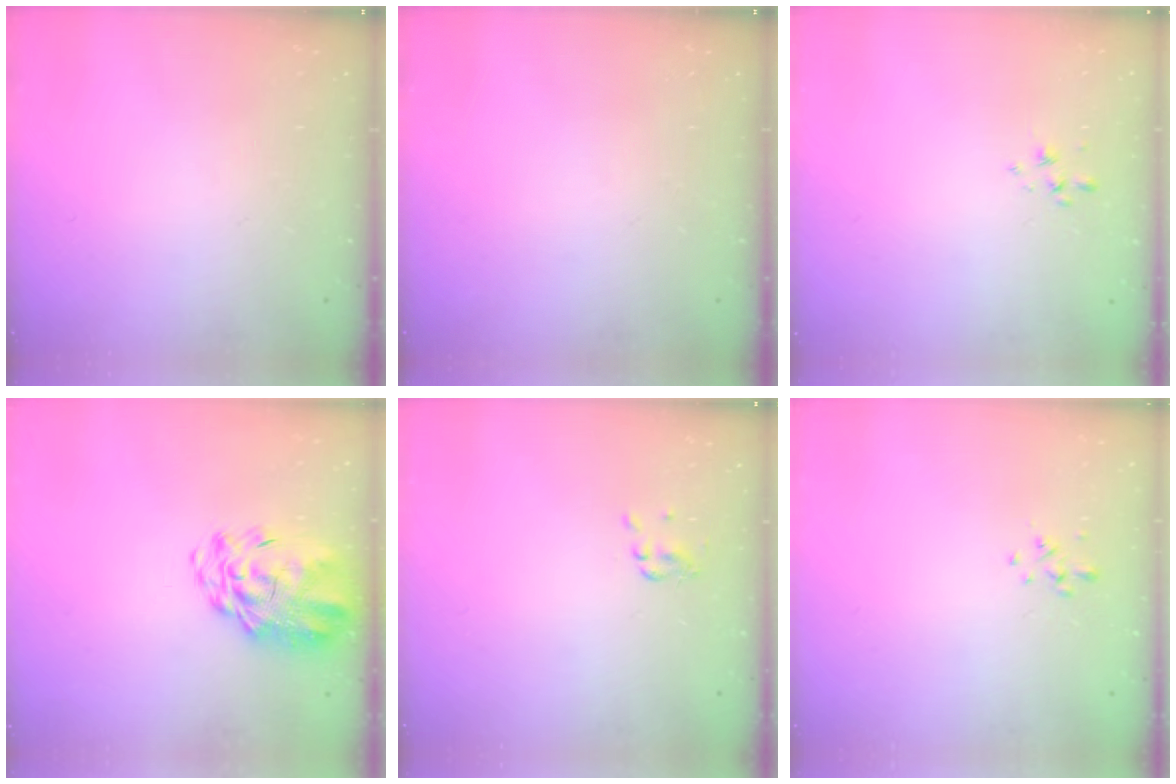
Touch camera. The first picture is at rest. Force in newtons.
{"total": 0.0}
{"total": 1.7, "press": 1.6, "slide": 0.5}
{"total": 5.9, "press": 5.6, "slide": 2.1}
{"total": 1.8, "press": 1.7, "slide": 0.7}
{"total": 0.8, "press": 0.6, "slide": 0.4}